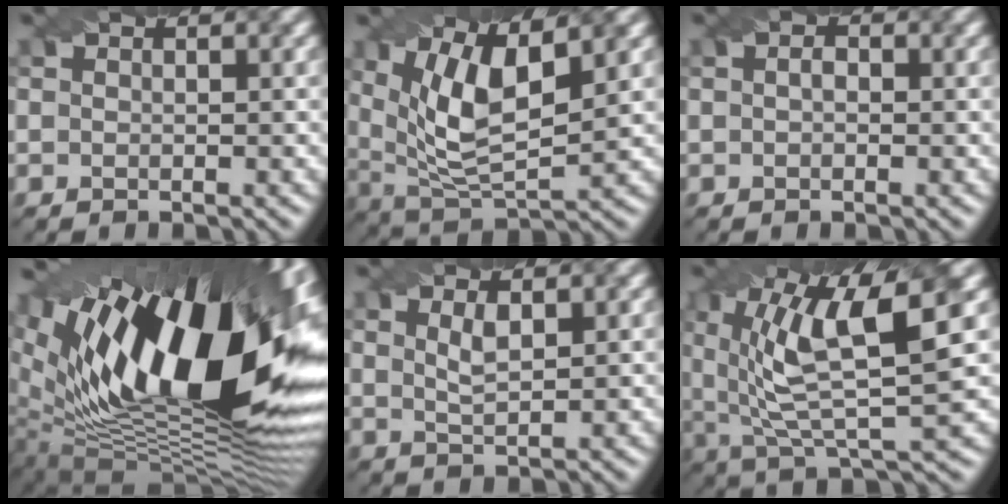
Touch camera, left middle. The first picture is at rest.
{"total": 8.4, "force": [2.8, 3.3, 7.2], "torque": [-0.145, -0.002, 0.052]}
{"total": 1.4, "force": [0.3, 0.9, 1.0], "torque": [-0.013, -0.003, -0.005]}
{"total": 20.7, "force": [6.8, 9.3, 17.2], "torque": [-0.285, 0.021, 0.110]}
{"total": 1.8, "force": [0.8, 0.5, 1.6], "torque": [-0.031, -0.003, 0.018]}
{"total": 10.2, "force": [3.1, 2.9, 9.3], "torque": [-0.184, 0.005, 0.060]}